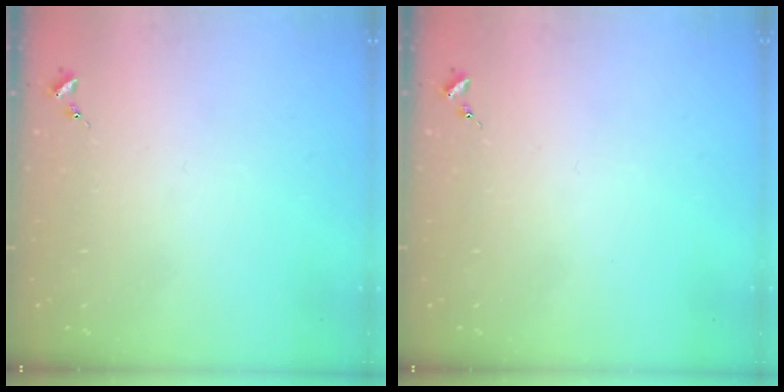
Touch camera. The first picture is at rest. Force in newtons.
{"total": 0.0}